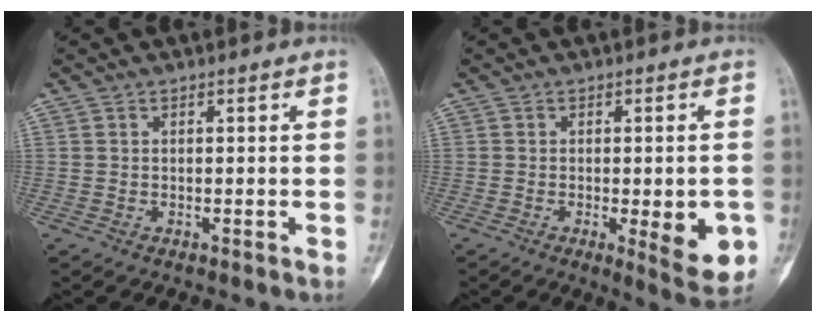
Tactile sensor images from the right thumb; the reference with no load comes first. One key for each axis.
{"total": 8.9, "fx": -2.3, "fy": 2.9, "fz": 8.1, "tx": -0.086, "ty": -0.006, "tz": -0.023}